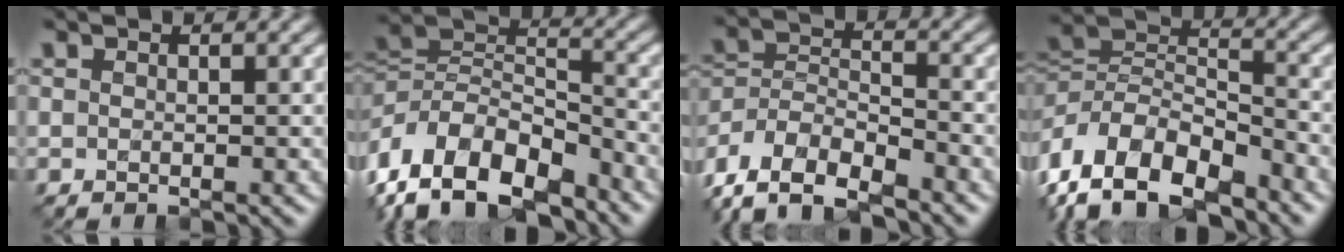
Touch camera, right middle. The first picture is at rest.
{"total": 12.2, "force": [-6.6, 7.2, 7.4], "torque": [-0.141, 0.017, -0.110]}
{"total": 8.2, "force": [-6.4, 3.4, 3.8], "torque": [-0.068, -0.004, -0.120]}
{"total": 11.1, "force": [-6.1, 6.2, 6.9], "torque": [-0.126, 0.010, -0.104]}